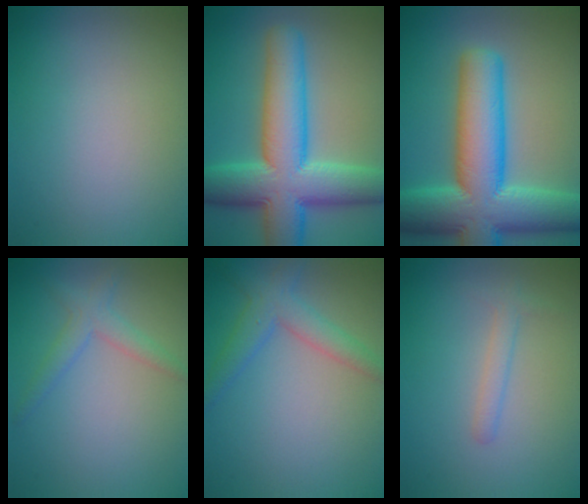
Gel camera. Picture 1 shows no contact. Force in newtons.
{"total": 12.0, "press": 12.0, "slide": 0.6}
{"total": 13.8, "press": 13.8, "slide": 0.8}
{"total": 2.3, "press": 2.3, "slide": 0.1}
{"total": 3.5, "press": 3.5, "slide": 0.1}
{"total": 1.8, "press": 1.8, "slide": 0.2}